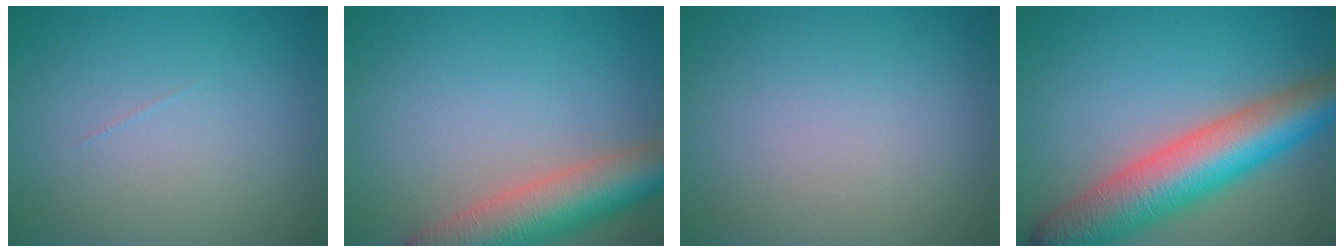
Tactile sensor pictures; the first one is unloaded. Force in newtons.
{"total": 7.9, "press": 7.9, "slide": 0.5}
{"total": 0.0}
{"total": 10.3, "press": 10.3, "slide": 0.4}